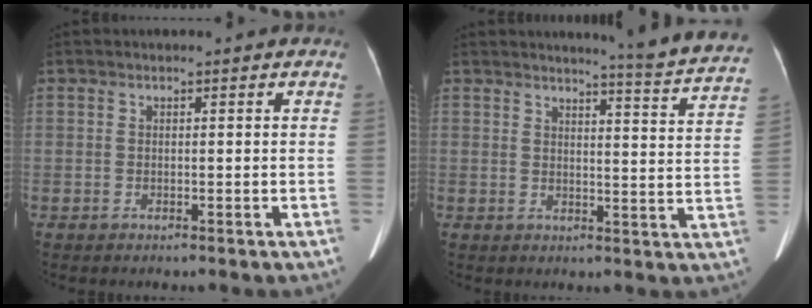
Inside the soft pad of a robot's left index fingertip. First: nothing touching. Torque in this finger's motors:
{"motor_torque": [0.33, -0.92, 0.01, 0.06]}